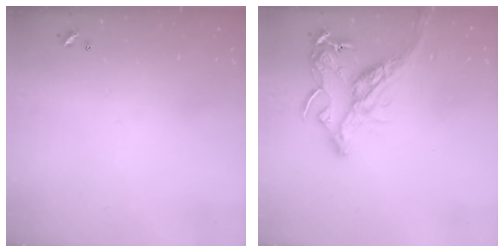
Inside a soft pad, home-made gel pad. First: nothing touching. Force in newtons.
{"total": 15.3, "press": 15.2, "slide": 1.8}